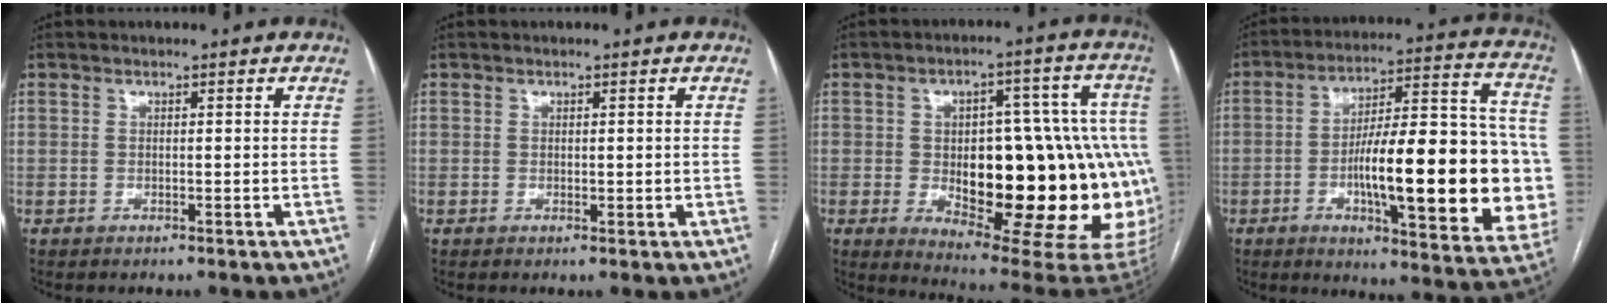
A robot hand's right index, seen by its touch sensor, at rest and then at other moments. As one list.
[{"total": 0.7, "force": [0.2, 0.5, 0.4], "torque": [-0.004, 0.000, 0.005]}, {"total": 28.5, "force": [-3.2, 10.0, 26.5], "torque": [-0.281, 0.031, -0.010]}, {"total": 26.1, "force": [-4.4, 5.8, 25.1], "torque": [-0.303, 0.022, -0.051]}]